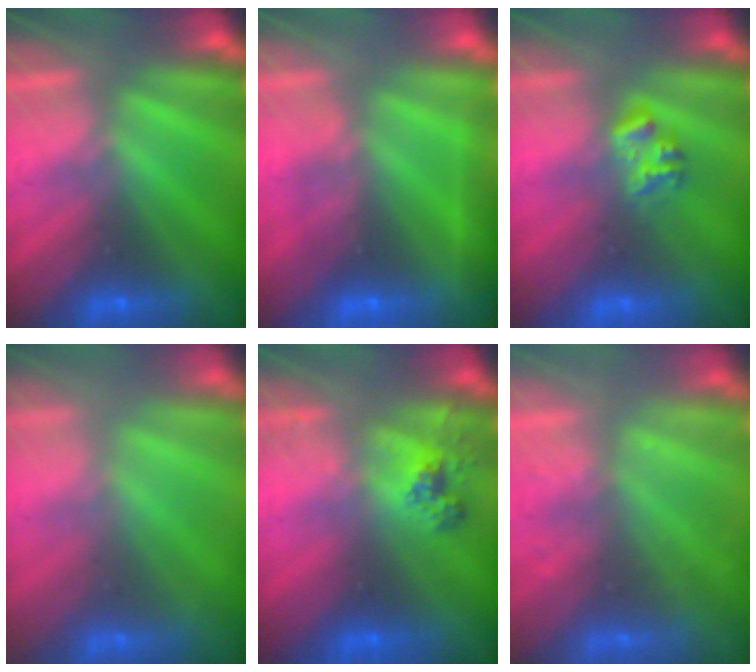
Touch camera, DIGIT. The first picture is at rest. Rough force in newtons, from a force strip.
{"total": 2.2}
{"total": 2.3}
{"total": 2.2}
{"total": 2.6}
{"total": 2.3}